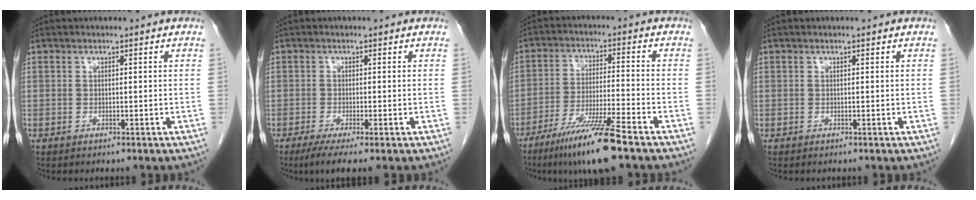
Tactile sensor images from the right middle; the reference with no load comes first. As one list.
[{"total": 4.5, "force": [-2.9, 0.3, 3.4], "torque": [-0.058, -0.014, -0.050]}, {"total": 10.8, "force": [-7.5, -0.4, 7.7], "torque": [-0.148, -0.034, -0.137]}, {"total": 0.0}]